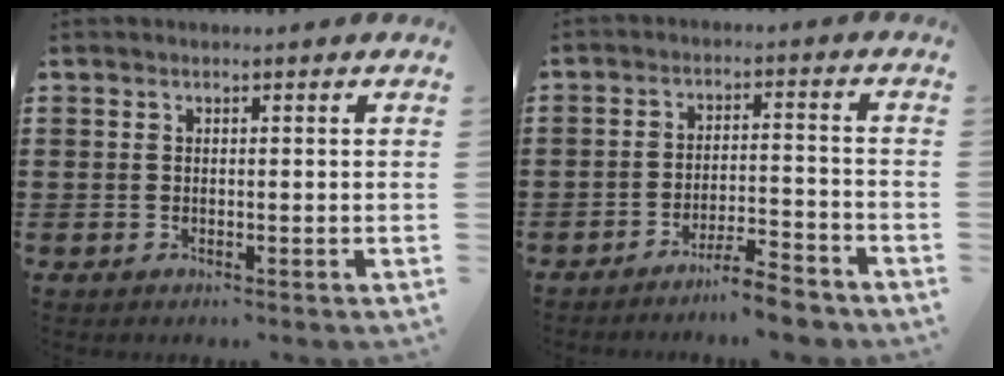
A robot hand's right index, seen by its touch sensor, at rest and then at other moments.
{"total": 5.7, "force": [-5.2, 0.3, 2.3], "torque": [-0.039, -0.002, -0.097]}